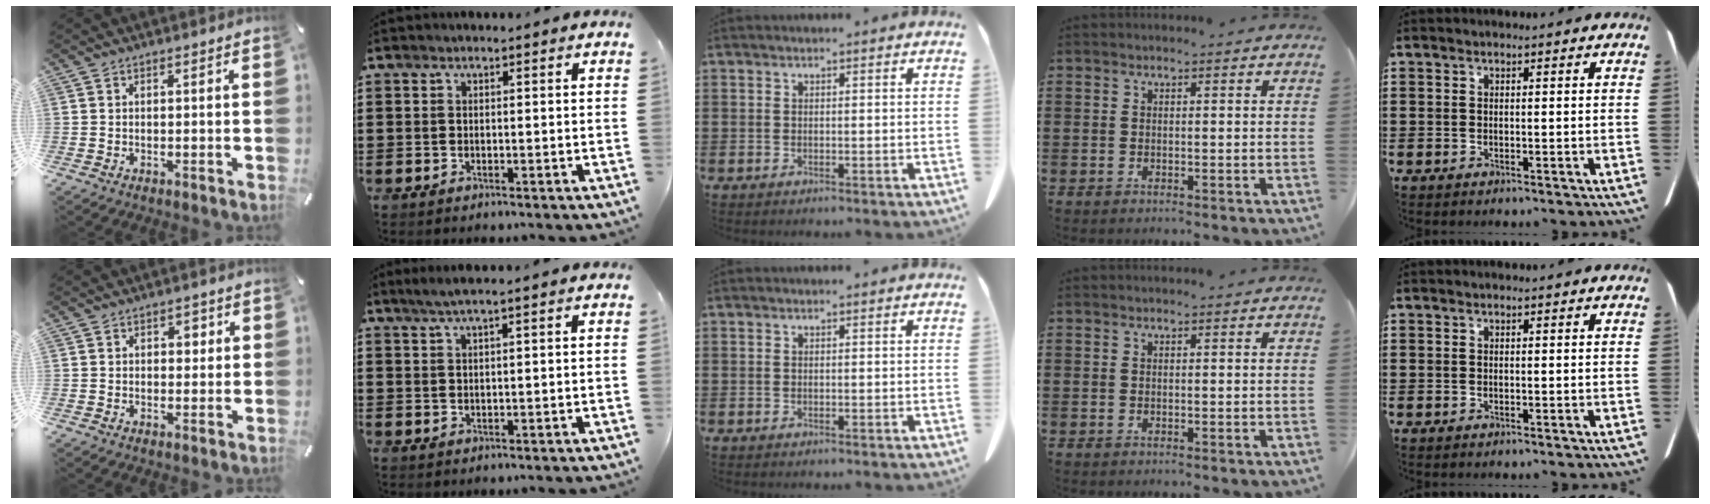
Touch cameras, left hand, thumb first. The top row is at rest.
{"thumb": {"total": 2.3, "force": [0.6, 1.8, 1.2], "torque": [-0.003, -0.002, 0.001]}, "index": {"total": 2.0, "force": [1.0, -0.2, 1.6], "torque": [-0.031, -0.001, 0.018]}}